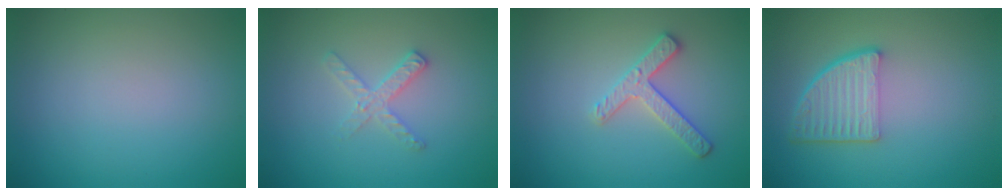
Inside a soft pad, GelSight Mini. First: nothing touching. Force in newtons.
{"total": 2.0, "press": 2.0, "slide": 0.2}
{"total": 2.5, "press": 2.4, "slide": 0.8}
{"total": 4.9, "press": 3.6, "slide": 3.4}